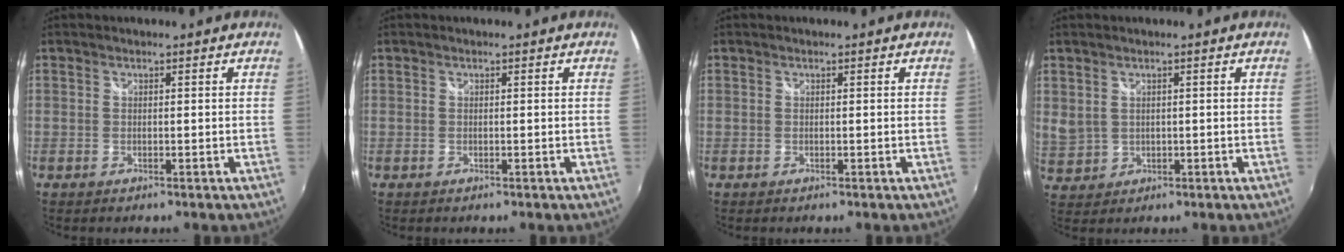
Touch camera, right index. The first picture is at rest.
{"total": 0.0}
{"total": 0.0}
{"total": 4.8, "force": [1.7, 4.0, 2.0], "torque": [-0.039, 0.001, 0.048]}